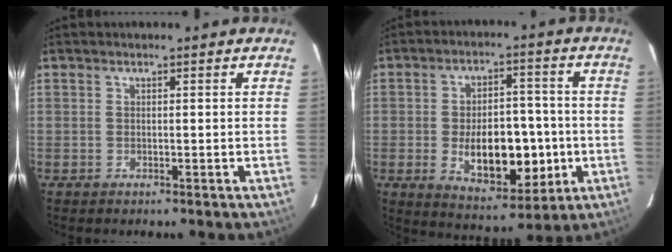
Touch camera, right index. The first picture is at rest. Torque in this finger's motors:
{"motor_torque": [1.29, -0.58, 0.47, 0.12]}